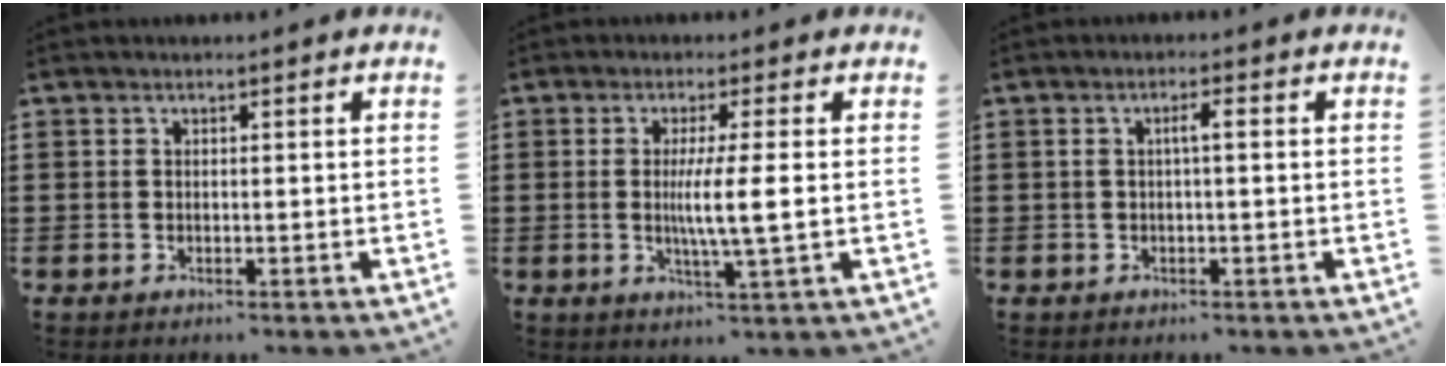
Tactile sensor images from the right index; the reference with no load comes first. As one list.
[{"total": 5.7, "force": [0.0, -0.2, 5.7], "torque": [-0.103, -0.009, -0.003]}, {"total": 2.0, "force": [0.0, 0.2, 2.0], "torque": [-0.040, 0.004, -0.002]}]